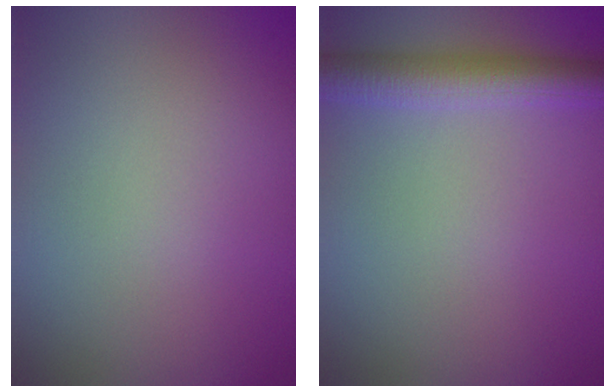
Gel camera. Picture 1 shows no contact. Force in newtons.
{"total": 4.1, "press": 4.1, "slide": 0.1}